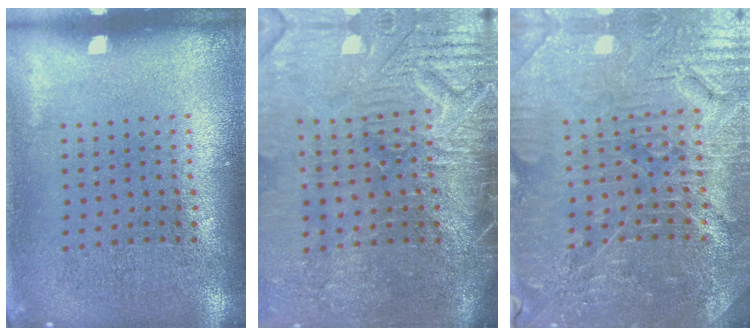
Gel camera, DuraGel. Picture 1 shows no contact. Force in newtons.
{"total": 4.6, "press": 4.0, "slide": 2.2}
{"total": 4.5, "press": 4.4, "slide": 1.2}